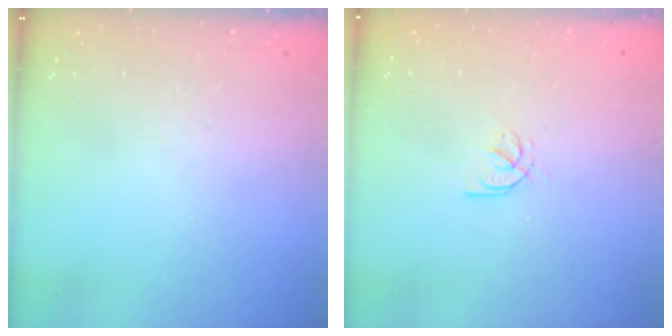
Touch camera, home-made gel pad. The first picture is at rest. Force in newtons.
{"total": 2.1, "press": 2.0, "slide": 0.5}